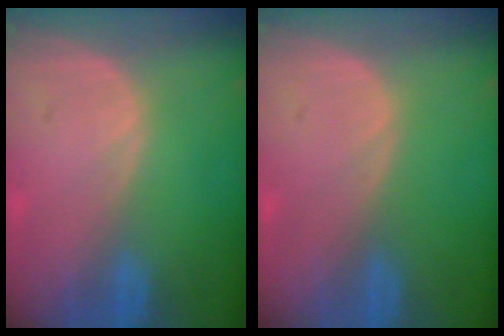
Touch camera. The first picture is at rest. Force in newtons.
{"total": 0.0}